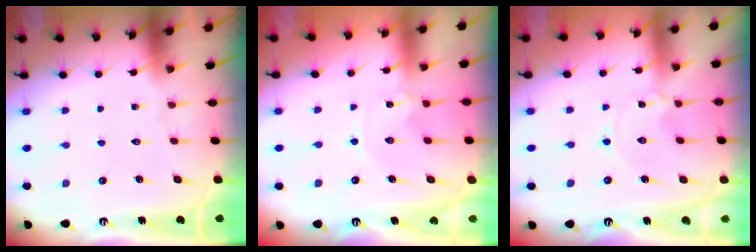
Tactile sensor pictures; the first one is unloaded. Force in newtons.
{"total": 0.0}
{"total": 0.0}